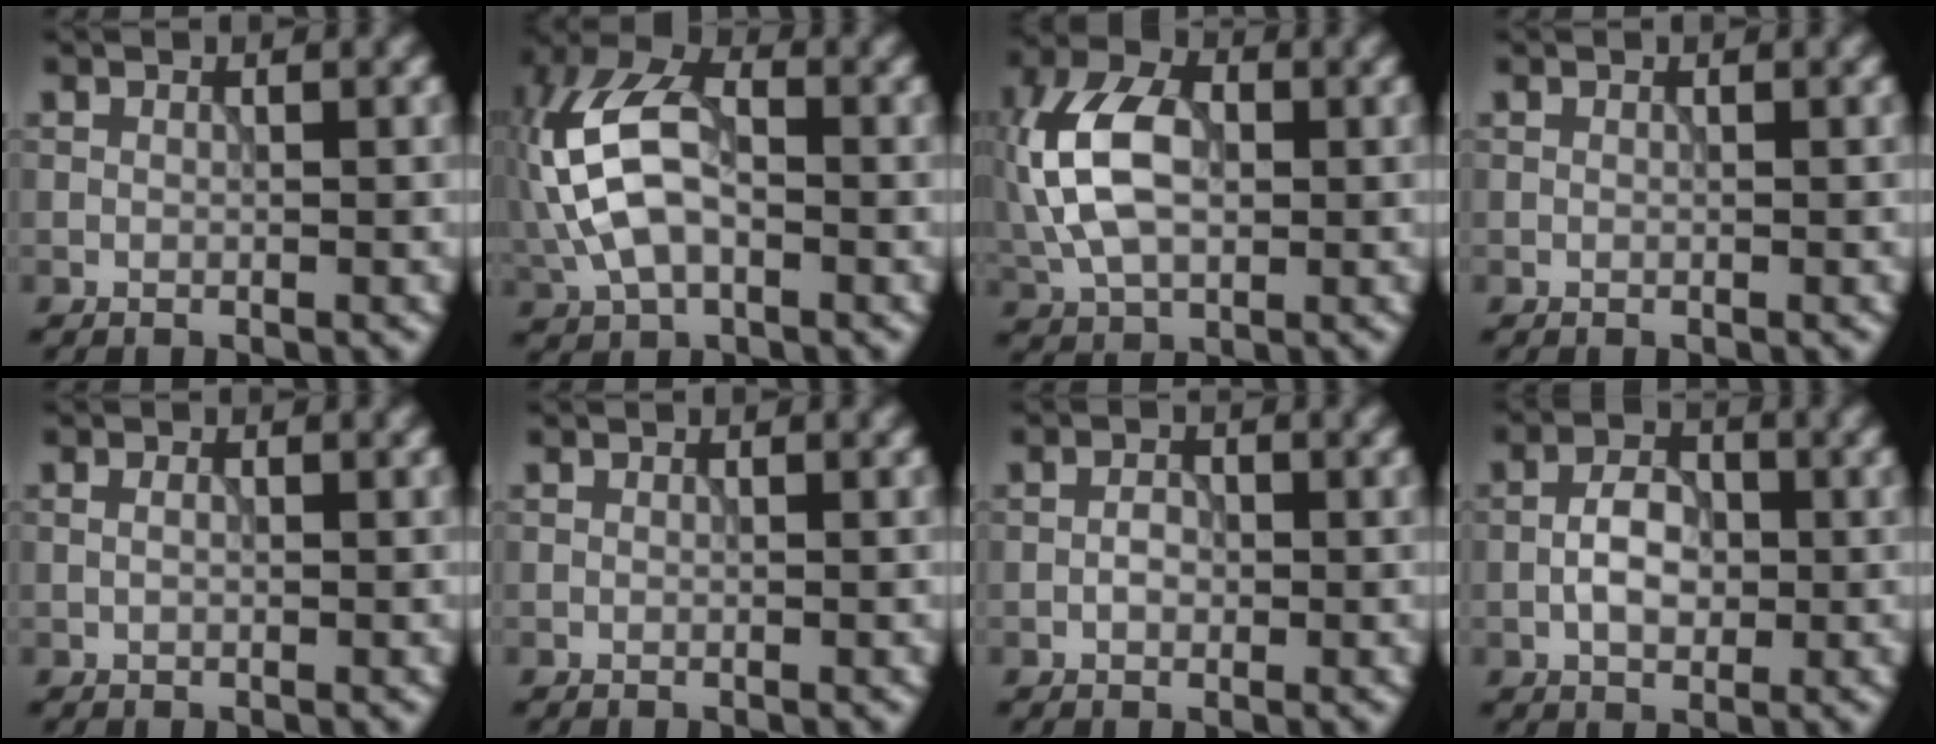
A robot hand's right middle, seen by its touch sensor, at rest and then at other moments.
{"total": 9.9, "force": [-0.5, 5.8, 8.0], "torque": [-0.191, 0.024, -0.026]}
{"total": 8.7, "force": [0.1, 5.4, 6.8], "torque": [-0.155, 0.017, -0.011]}
{"total": 0.0}
{"total": 0.8, "force": [0.2, 0.5, 0.6], "torque": [-0.014, -0.002, 0.002]}
{"total": 0.0}
{"total": 1.4, "force": [-0.4, 0.9, 1.0], "torque": [-0.017, 0.004, -0.011]}
{"total": 3.5, "force": [-0.7, 2.1, 2.7], "torque": [-0.045, 0.007, -0.016]}